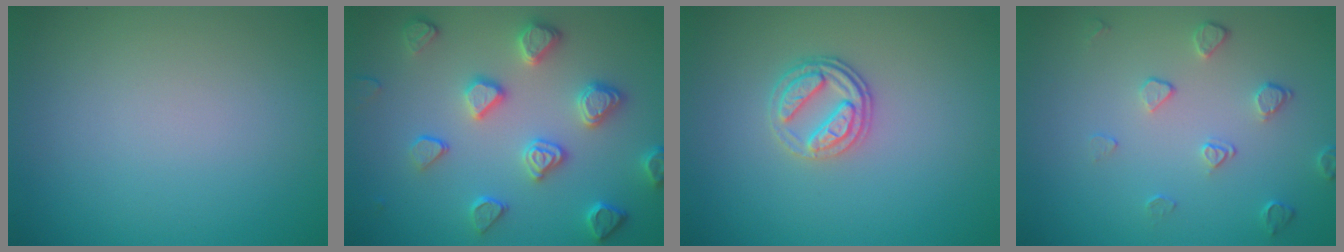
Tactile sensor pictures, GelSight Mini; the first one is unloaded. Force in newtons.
{"total": 4.6, "press": 4.2, "slide": 2.0}
{"total": 2.7, "press": 2.4, "slide": 1.1}
{"total": 2.0, "press": 1.3, "slide": 1.5}